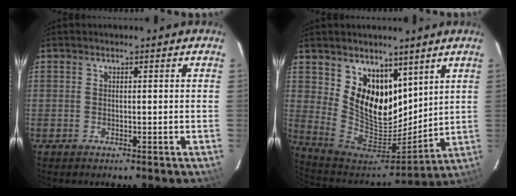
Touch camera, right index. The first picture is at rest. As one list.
[{"total": 14.7, "force": [7.6, 9.8, 7.9], "torque": [-0.156, -0.013, 0.156]}]